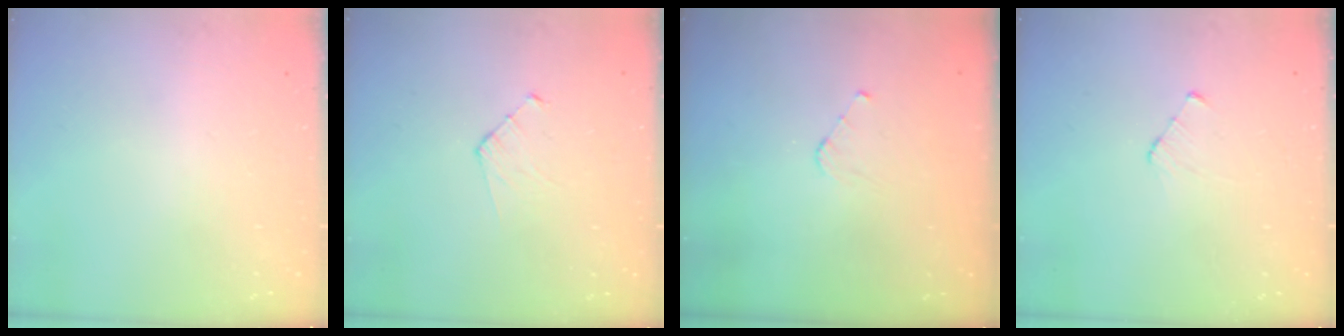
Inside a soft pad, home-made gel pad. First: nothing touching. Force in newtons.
{"total": 3.7, "press": 3.7, "slide": 0.4}
{"total": 3.0, "press": 3.0, "slide": 0.2}
{"total": 3.8, "press": 3.8, "slide": 0.3}